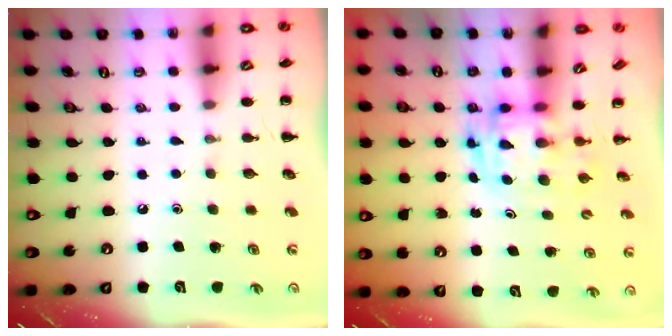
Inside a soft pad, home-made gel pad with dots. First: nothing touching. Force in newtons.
{"total": 2.9, "press": 2.9, "slide": 0.6}